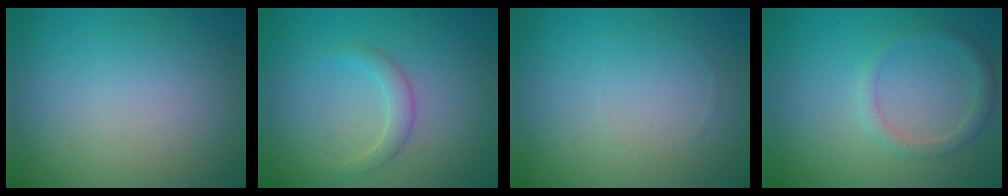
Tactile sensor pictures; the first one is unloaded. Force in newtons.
{"total": 1.7, "press": 1.7, "slide": 0.1}
{"total": 0.0}
{"total": 1.5, "press": 1.5, "slide": 0.1}